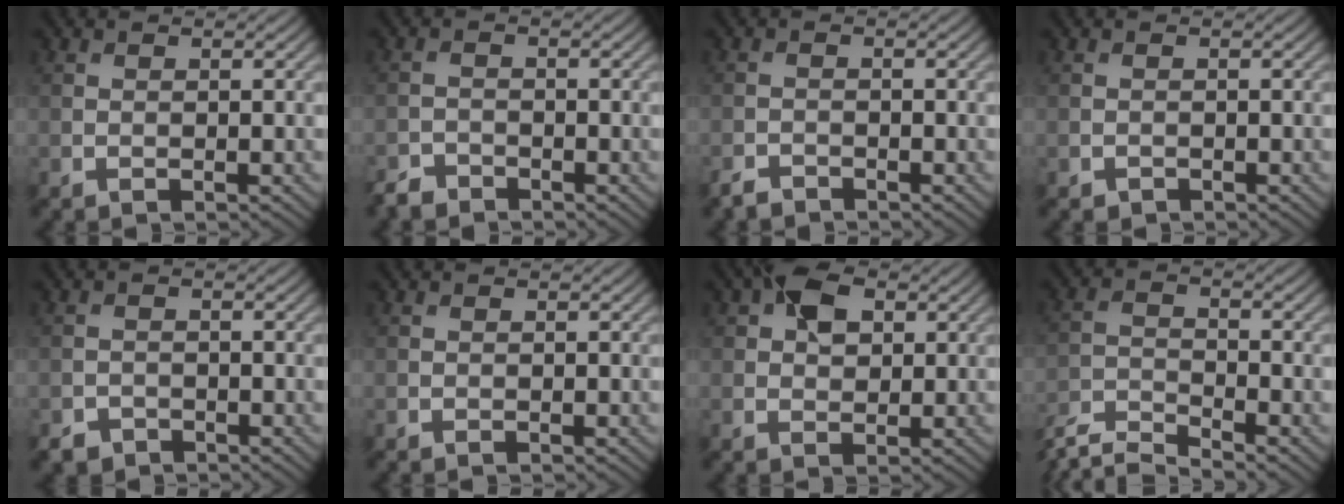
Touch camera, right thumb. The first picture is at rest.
{"total": 2.1, "force": [-1.9, 0.7, 0.2], "torque": [-0.005, -0.002, -0.044]}
{"total": 1.7, "force": [-1.6, 0.4, 0.3], "torque": [-0.007, -0.003, -0.036]}
{"total": 0.5, "force": [-0.4, 0.3, 0.0], "torque": [0.001, -0.004, -0.006]}
{"total": 1.8, "force": [-1.4, 1.0, 0.3], "torque": [-0.003, -0.002, -0.030]}
{"total": 0.0}
{"total": 4.7, "force": [1.8, 3.0, 3.2], "torque": [-0.057, 0.009, 0.025]}
{"total": 6.5, "force": [-5.8, 1.2, 2.7], "torque": [-0.060, -0.016, -0.115]}